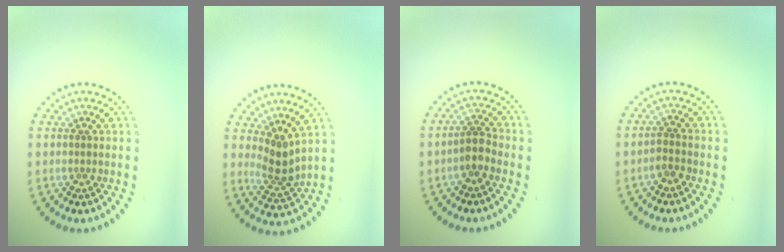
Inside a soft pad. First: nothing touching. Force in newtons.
{"total": 2.6, "press": 1.8, "slide": 1.8}
{"total": 2.1, "press": 1.6, "slide": 1.3}
{"total": 1.3, "press": 1.0, "slide": 0.9}